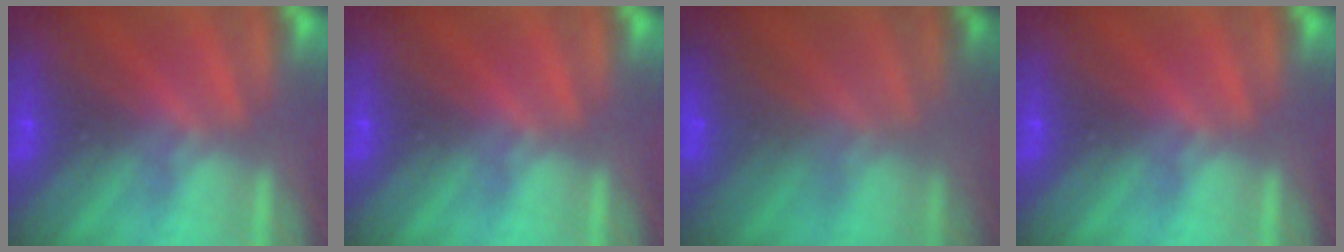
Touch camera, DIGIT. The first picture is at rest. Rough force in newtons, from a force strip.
{"total": 0.0}
{"total": 3.0}
{"total": 0.0}